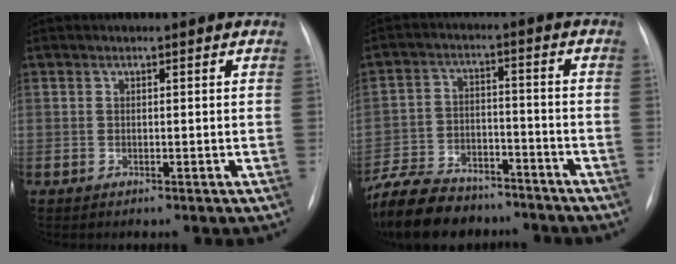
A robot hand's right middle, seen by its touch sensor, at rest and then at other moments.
{"total": 17.0, "force": [-14.0, 6.9, 6.9], "torque": [-0.157, -0.003, -0.225]}